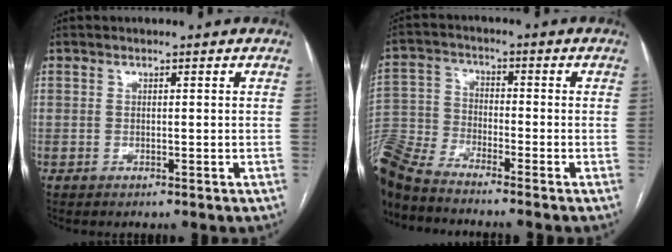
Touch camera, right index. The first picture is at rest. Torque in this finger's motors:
{"motor_torque": [-0.73, -0.82, 0.25, 0.16]}